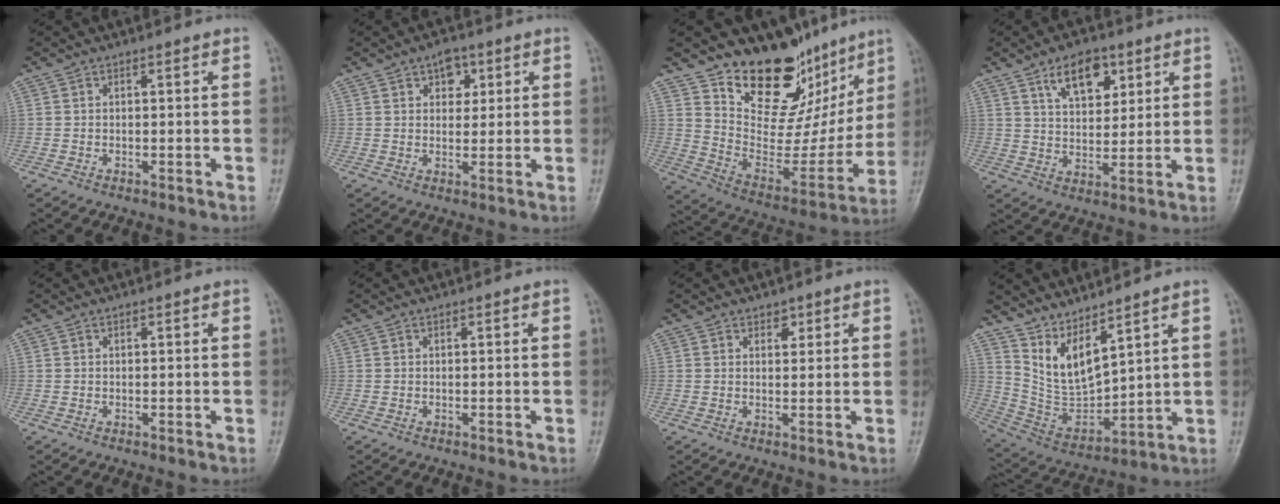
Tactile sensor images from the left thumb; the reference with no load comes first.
{"total": 4.7, "force": [2.1, 3.1, 2.8], "torque": [-0.015, -0.005, 0.027]}
{"total": 21.4, "force": [15.0, 11.6, 9.9], "torque": [-0.072, -0.093, 0.245]}
{"total": 9.5, "force": [5.0, 5.4, 6.1], "torque": [-0.070, -0.026, 0.085]}
{"total": 0.0}
{"total": 0.0}
{"total": 1.9, "force": [1.2, 1.3, 0.7], "torque": [0.005, -0.006, 0.015]}
{"total": 9.8, "force": [7.2, 3.1, 5.8], "torque": [-0.098, -0.059, 0.170]}